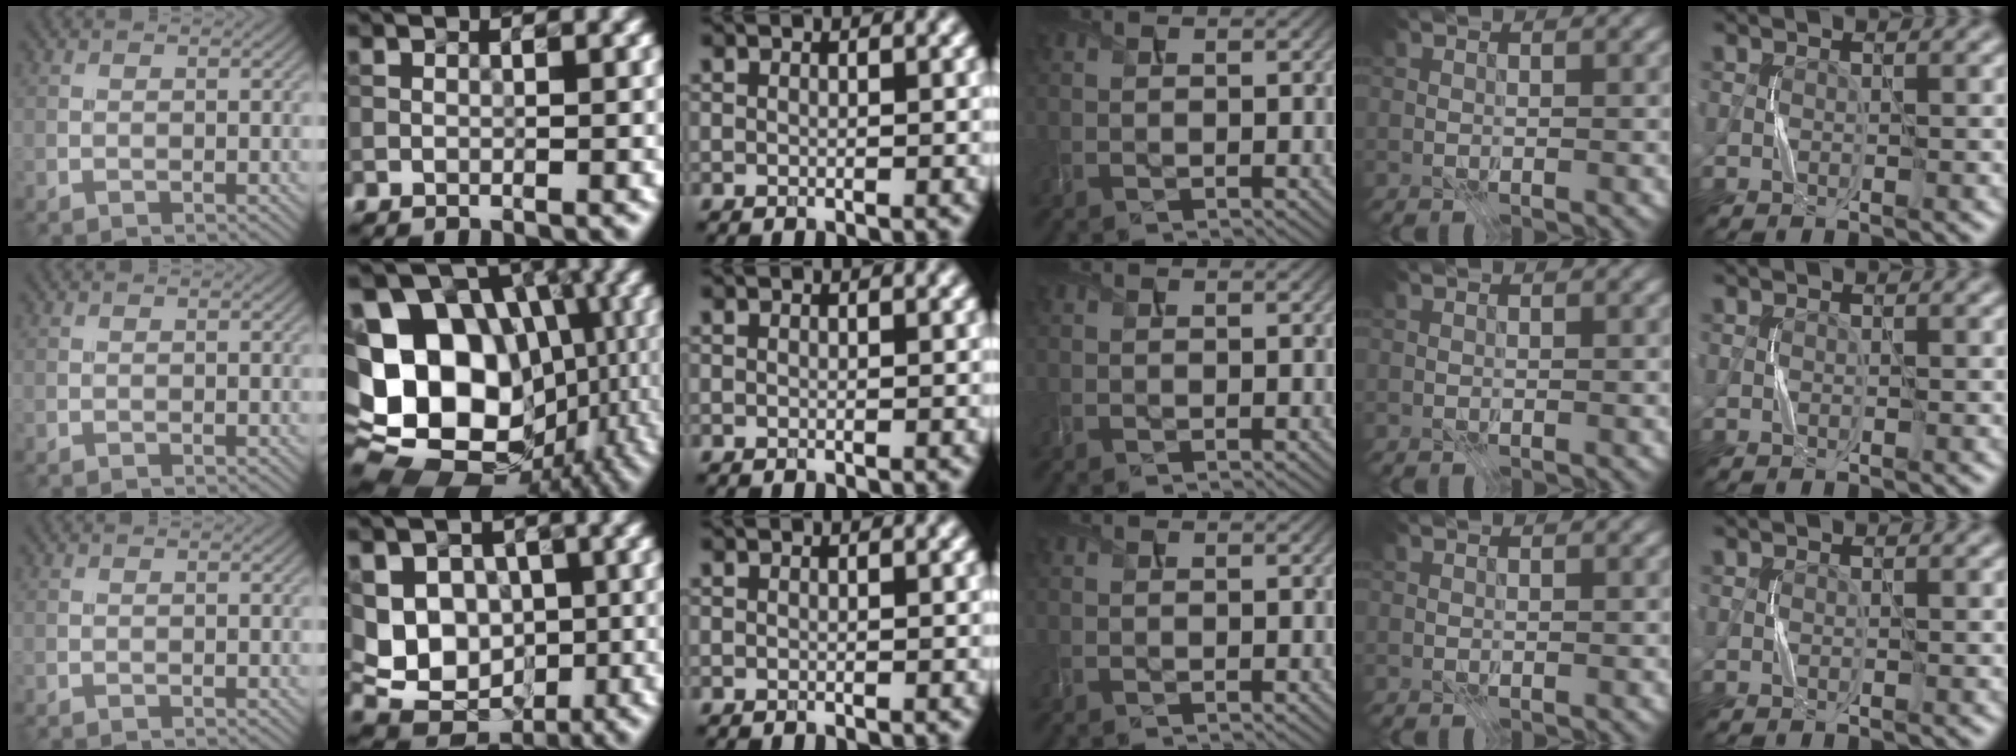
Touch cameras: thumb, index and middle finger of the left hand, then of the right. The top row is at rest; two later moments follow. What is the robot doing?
{"motion": "press", "object": "joystick"}